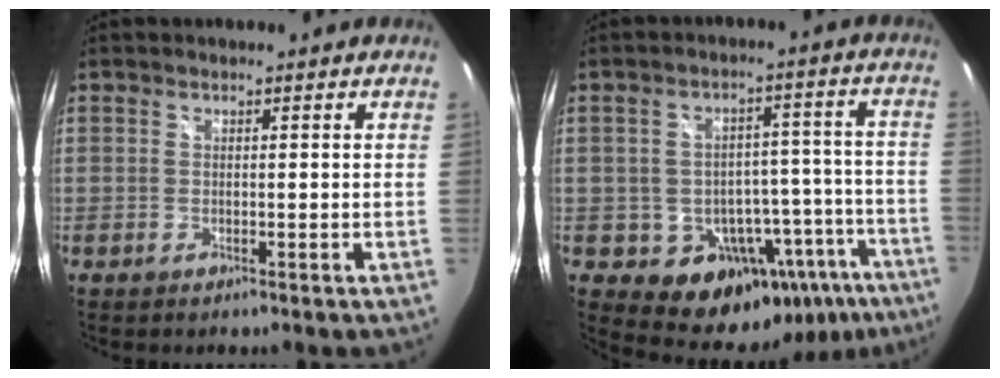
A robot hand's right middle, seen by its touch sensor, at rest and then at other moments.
{"total": 16.1, "force": [-9.7, 10.9, 6.7], "torque": [-0.091, 0.033, -0.099]}